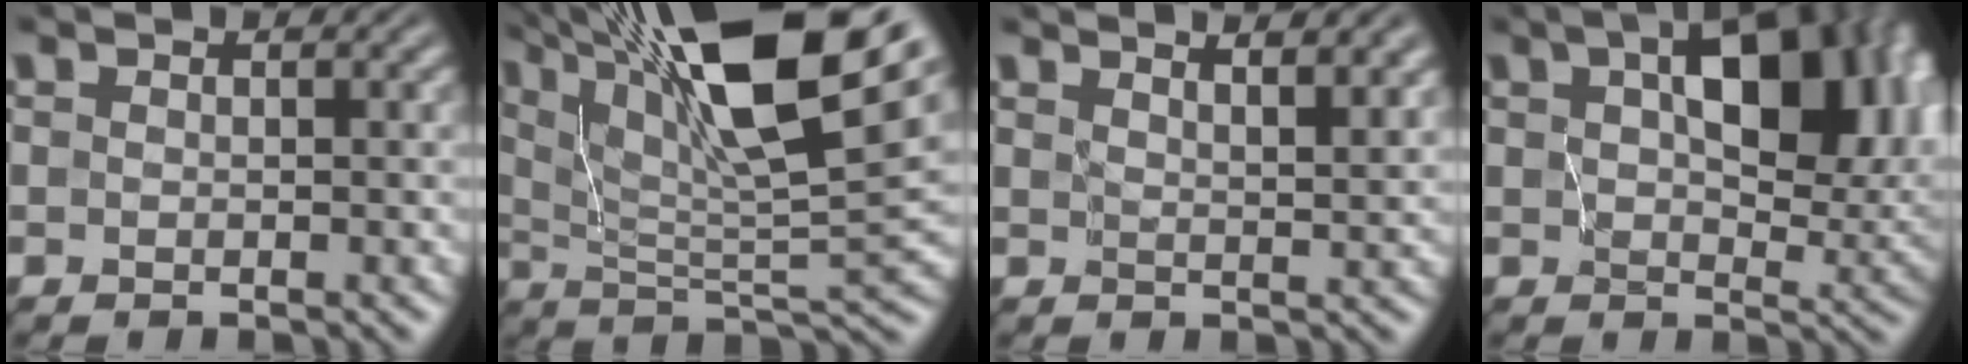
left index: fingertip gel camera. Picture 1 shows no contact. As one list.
[{"total": 15.5, "force": [8.6, 3.6, 12.3], "torque": [-0.211, 0.010, 0.147]}, {"total": 4.0, "force": [3.1, 0.8, 2.3], "torque": [-0.010, 0.015, 0.030]}, {"total": 12.8, "force": [3.6, 7.3, 9.9], "torque": [-0.134, 0.008, 0.064]}]